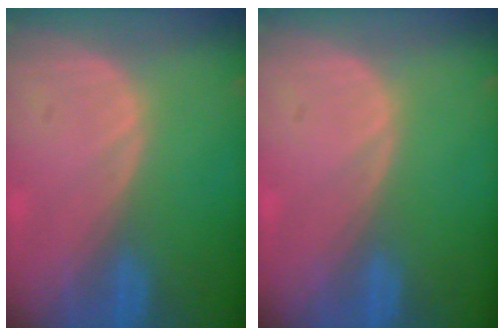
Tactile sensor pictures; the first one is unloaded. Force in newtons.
{"total": 0.0}